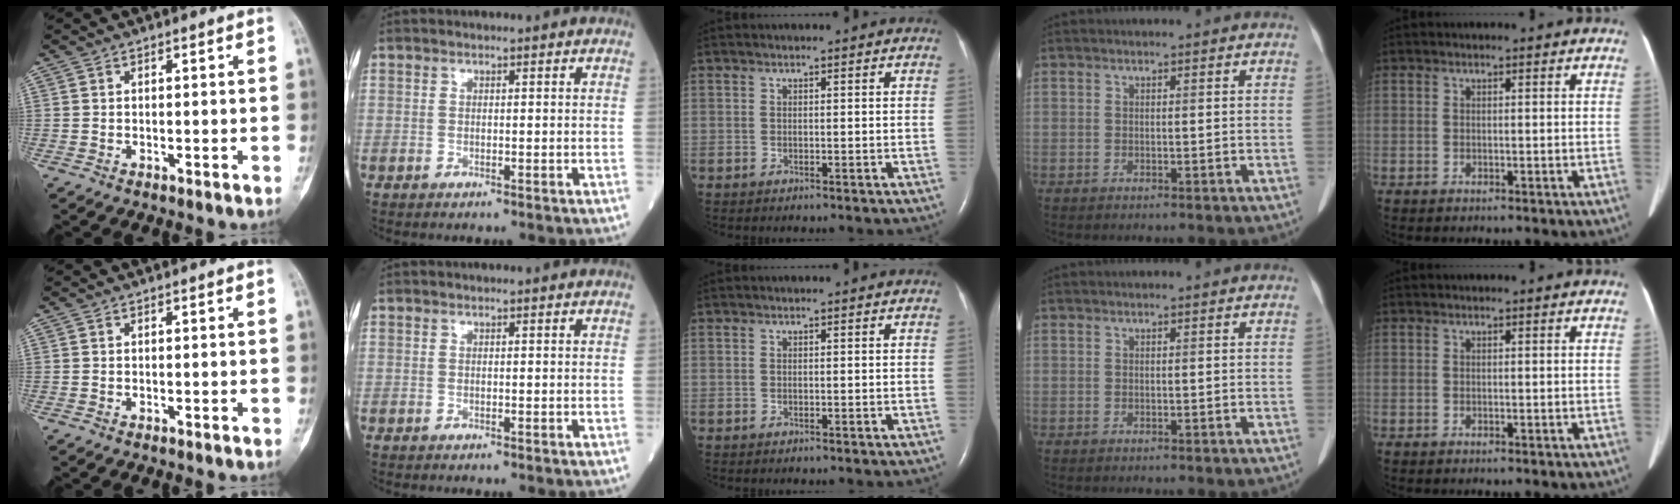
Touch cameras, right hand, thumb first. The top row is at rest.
{}